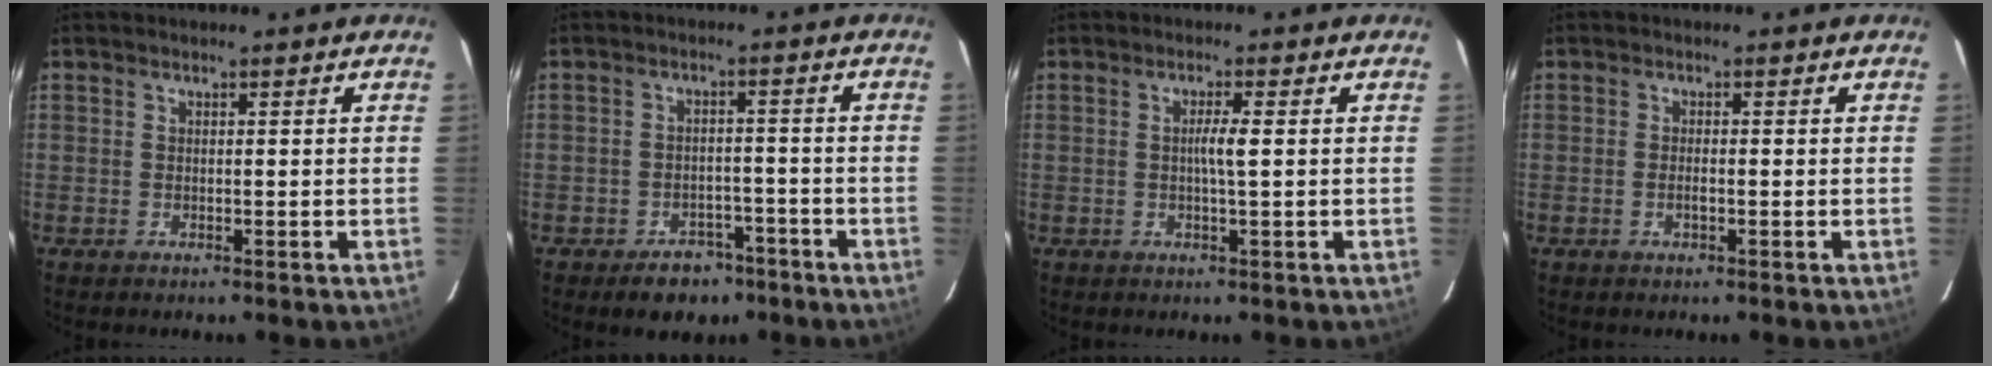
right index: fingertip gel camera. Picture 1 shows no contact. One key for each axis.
{"total": 5.8, "fx": -3.9, "fy": 3.6, "fz": 2.3, "tx": -0.030, "ty": 0.007, "tz": -0.052}
{"total": 2.4, "fx": 0.1, "fy": -0.3, "fz": 2.4, "tx": -0.044, "ty": 0.000, "tz": -0.001}
{"total": 1.3, "fx": -0.4, "fy": 0.3, "fz": 1.2, "tx": -0.026, "ty": 0.001, "tz": -0.008}